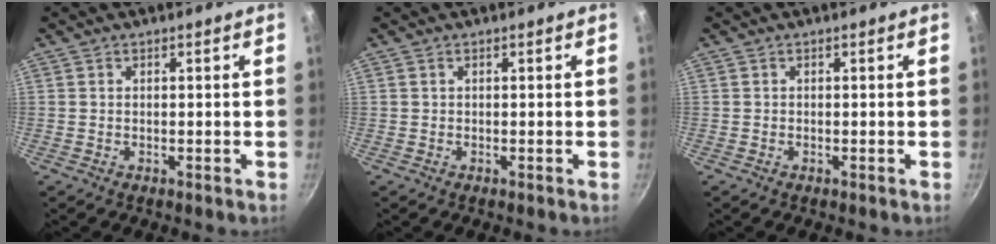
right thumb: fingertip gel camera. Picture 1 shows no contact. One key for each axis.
{"total": 0.0}
{"total": 0.0}